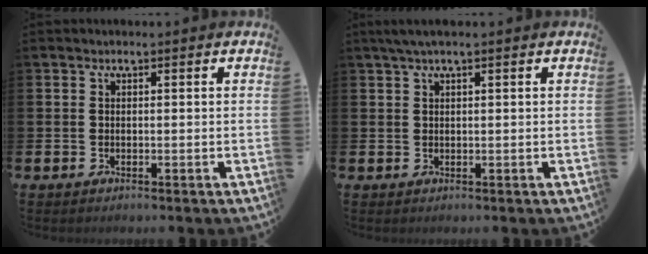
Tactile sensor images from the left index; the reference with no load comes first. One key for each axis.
{"total": 1.8, "fx": 1.2, "fy": 0.1, "fz": 1.3, "tx": -0.034, "ty": 0.007, "tz": 0.022}